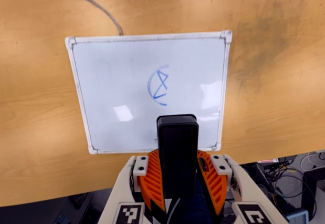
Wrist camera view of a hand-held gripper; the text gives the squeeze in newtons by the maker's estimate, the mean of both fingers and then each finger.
{"total": 6.7, "left": 7.3, "right": 6.1}